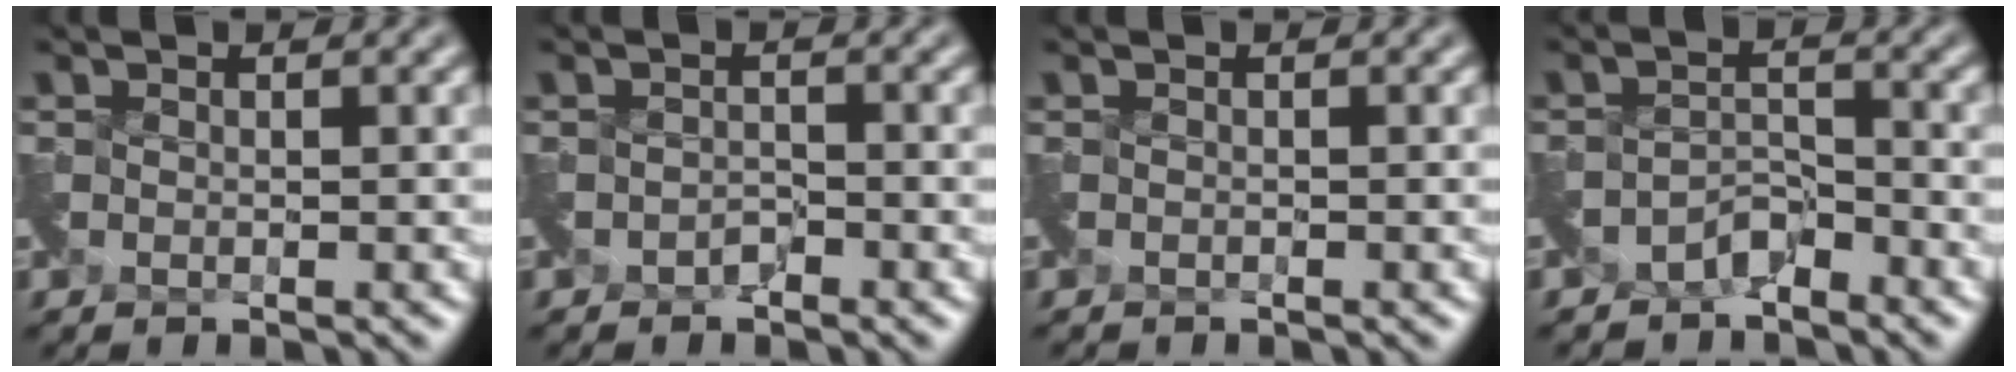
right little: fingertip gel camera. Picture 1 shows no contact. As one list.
[{"total": 0.7, "force": [-0.7, 0.2, 0.0], "torque": [-0.003, 0.000, -0.012]}, {"total": 0.5, "force": [-0.4, -0.1, -0.3], "torque": [0.003, -0.007, -0.010]}, {"total": 1.9, "force": [-1.9, 0.2, 0.1], "torque": [-0.005, 0.002, -0.036]}]